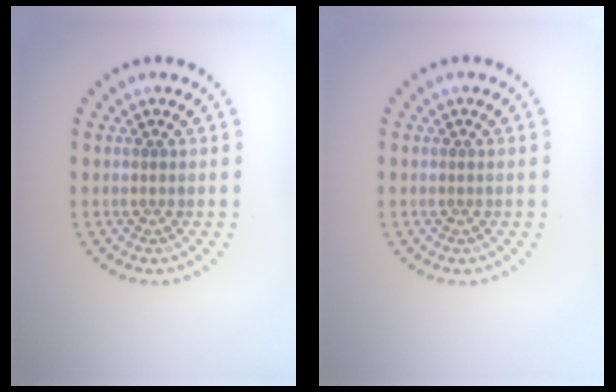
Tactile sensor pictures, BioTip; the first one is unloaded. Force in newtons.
{"total": 0.0}